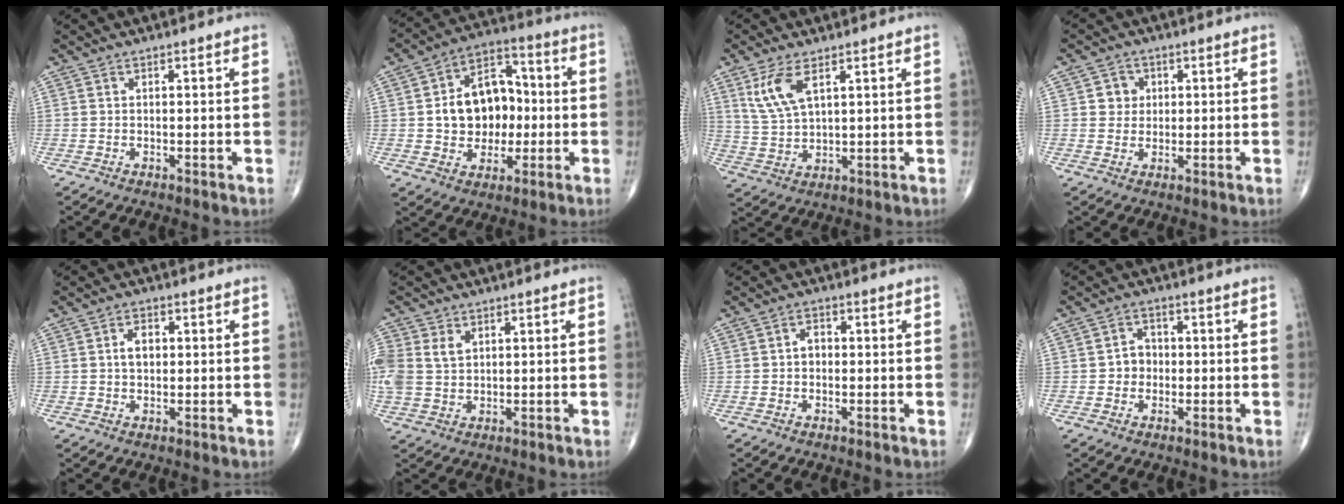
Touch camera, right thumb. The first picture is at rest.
{"total": 14.3, "force": [-0.2, 10.8, 9.4], "torque": [-0.102, 0.032, -0.002]}
{"total": 7.4, "force": [3.6, 3.0, 5.7], "torque": [-0.120, -0.011, 0.085]}
{"total": 3.7, "force": [0.8, 3.5, 0.9], "torque": [0.009, 0.002, 0.008]}
{"total": 3.6, "force": [0.6, 2.4, 2.6], "torque": [-0.037, 0.006, 0.008]}
{"total": 8.9, "force": [2.6, 6.8, 5.2], "torque": [-0.135, 0.003, 0.057]}
{"total": 2.4, "force": [-0.1, 1.9, 1.5], "torque": [-0.014, 0.011, -0.005]}
{"total": 3.8, "force": [-0.4, 3.5, 1.6], "torque": [-0.004, 0.011, -0.013]}